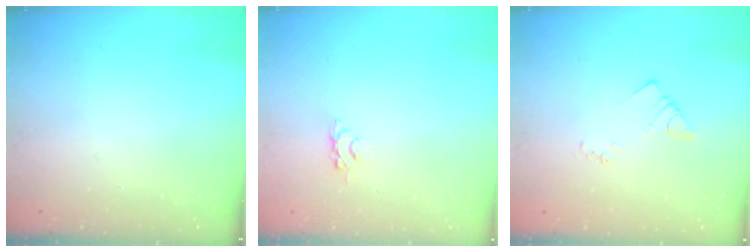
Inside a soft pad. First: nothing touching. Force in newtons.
{"total": 3.1, "press": 3.0, "slide": 0.5}
{"total": 3.2, "press": 3.1, "slide": 0.5}